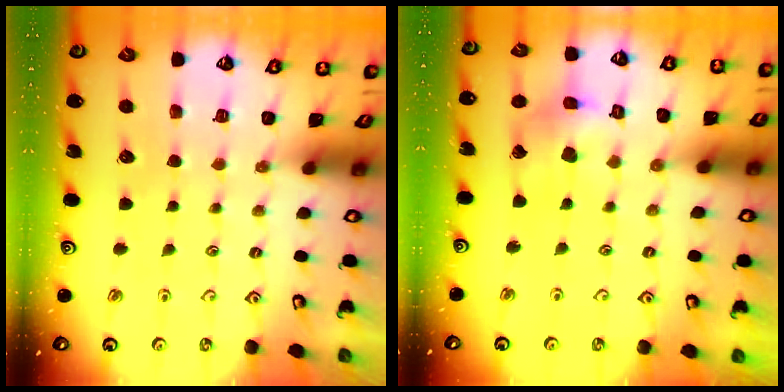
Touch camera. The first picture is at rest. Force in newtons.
{"total": 9.5, "press": 9.4, "slide": 1.2}